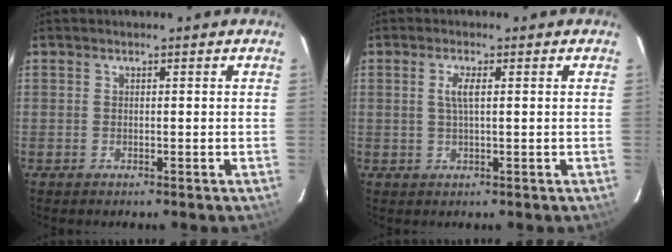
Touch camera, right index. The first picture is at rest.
{"total": 2.6, "force": [0.6, 0.5, 2.5], "torque": [-0.050, 0.002, 0.012]}